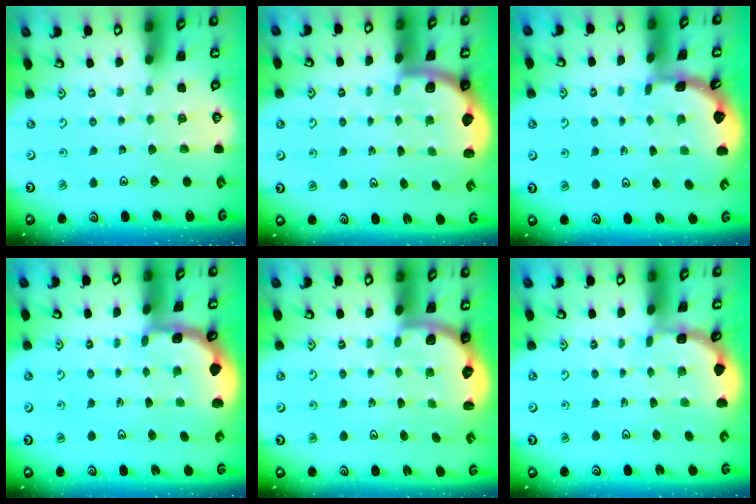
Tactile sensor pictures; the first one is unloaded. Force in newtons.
{"total": 2.0, "press": 2.0, "slide": 0.5}
{"total": 1.8, "press": 1.8, "slide": 0.2}
{"total": 1.8, "press": 1.8, "slide": 0.3}
{"total": 2.5, "press": 2.2, "slide": 1.3}
{"total": 1.7, "press": 1.7, "slide": 0.1}